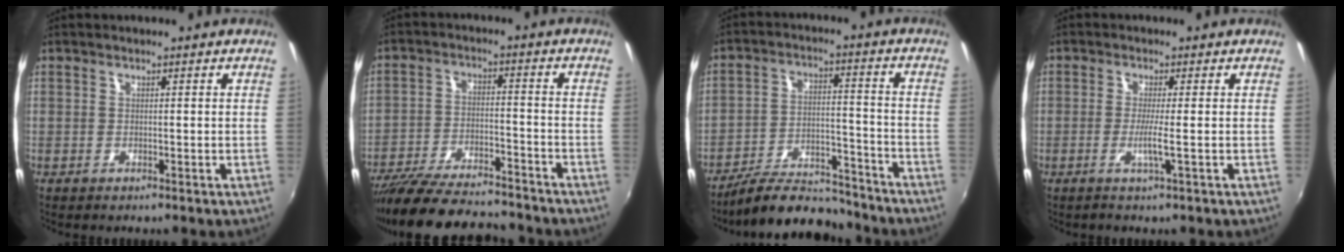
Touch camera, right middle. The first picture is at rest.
{"total": 18.1, "force": [-15.9, 3.6, 7.8], "torque": [-0.164, -0.031, -0.254]}
{"total": 14.5, "force": [-13.1, 3.6, 5.0], "torque": [-0.111, 0.003, -0.202]}
{"total": 2.6, "force": [-0.8, -0.8, 2.4], "torque": [-0.046, -0.009, -0.018]}